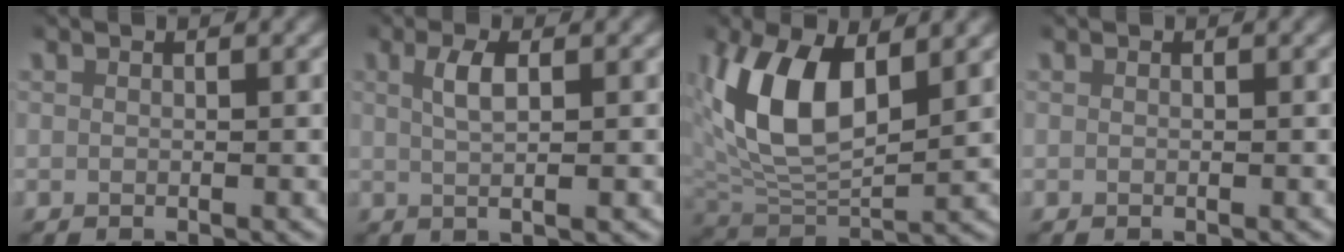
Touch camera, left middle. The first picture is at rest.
{"total": 2.0, "force": [0.2, 0.3, 2.0], "torque": [-0.041, -0.004, 0.009]}
{"total": 7.8, "force": [2.2, 4.5, 5.9], "torque": [-0.146, -0.002, 0.044]}
{"total": 0.0}